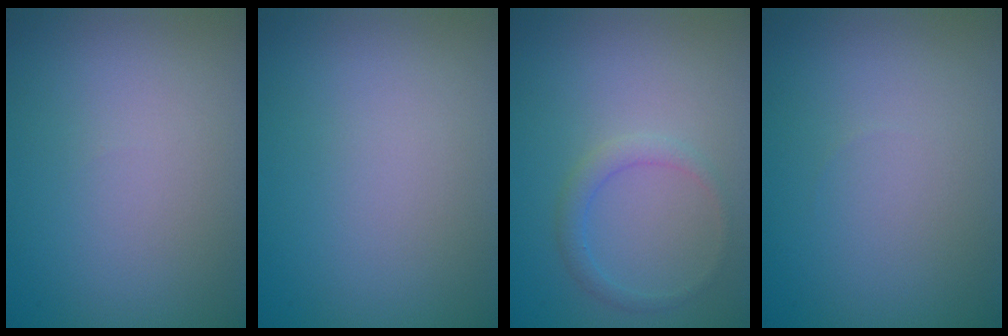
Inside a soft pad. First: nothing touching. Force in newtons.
{"total": 0.0}
{"total": 1.6, "press": 1.6, "slide": 0.2}
{"total": 0.0}